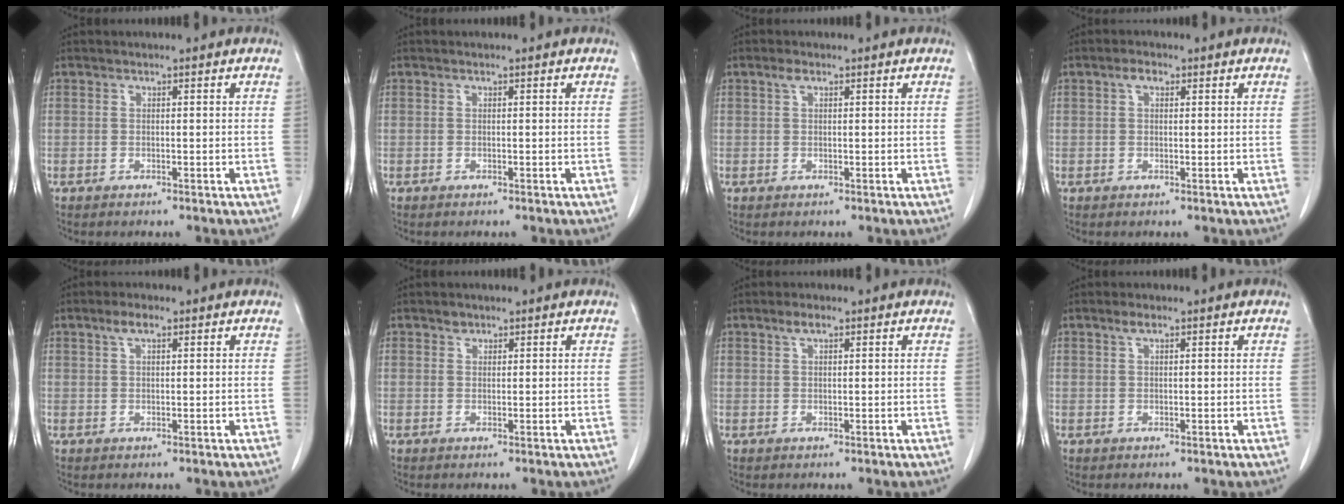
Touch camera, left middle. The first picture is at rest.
{"total": 0.0}
{"total": 1.2, "force": [0.6, 0.5, 0.8], "torque": [-0.018, 0.009, 0.012]}
{"total": 1.8, "force": [0.8, 1.0, 1.2], "torque": [-0.025, 0.009, 0.015]}
{"total": 2.4, "force": [1.4, 0.8, 1.8], "torque": [-0.040, 0.008, 0.028]}
{"total": 1.0, "force": [0.7, 0.7, 0.1], "torque": [0.000, -0.003, 0.010]}
{"total": 1.7, "force": [1.1, 0.6, 1.2], "torque": [-0.024, 0.006, 0.020]}
{"total": 1.3, "force": [0.8, 0.4, 0.9], "torque": [-0.020, 0.006, 0.017]}